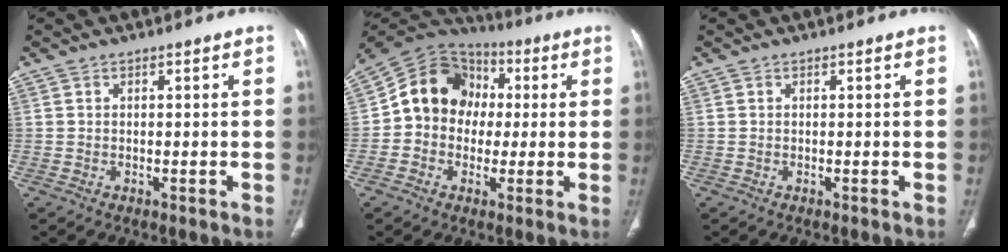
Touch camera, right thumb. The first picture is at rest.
{"total": 14.1, "force": [0.7, 12.0, 7.3], "torque": [-0.095, 0.034, 0.000]}
{"total": 0.0}